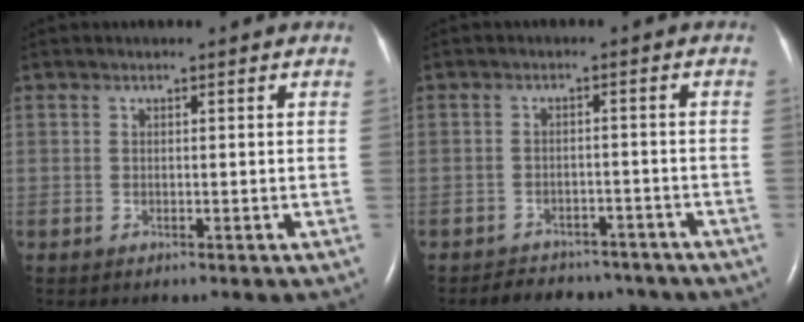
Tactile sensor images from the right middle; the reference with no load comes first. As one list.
[{"total": 8.2, "force": [-7.2, 3.8, 1.3], "torque": [-0.018, 0.005, -0.088]}]